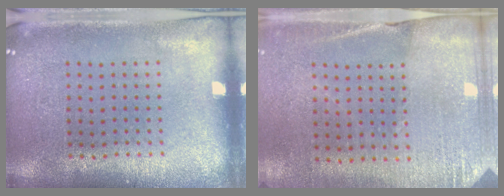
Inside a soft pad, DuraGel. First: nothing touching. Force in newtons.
{"total": 2.6, "press": 2.5, "slide": 0.8}